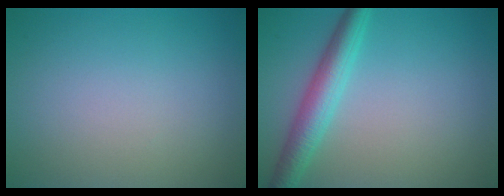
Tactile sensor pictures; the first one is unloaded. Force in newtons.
{"total": 4.0, "press": 4.0, "slide": 0.1}